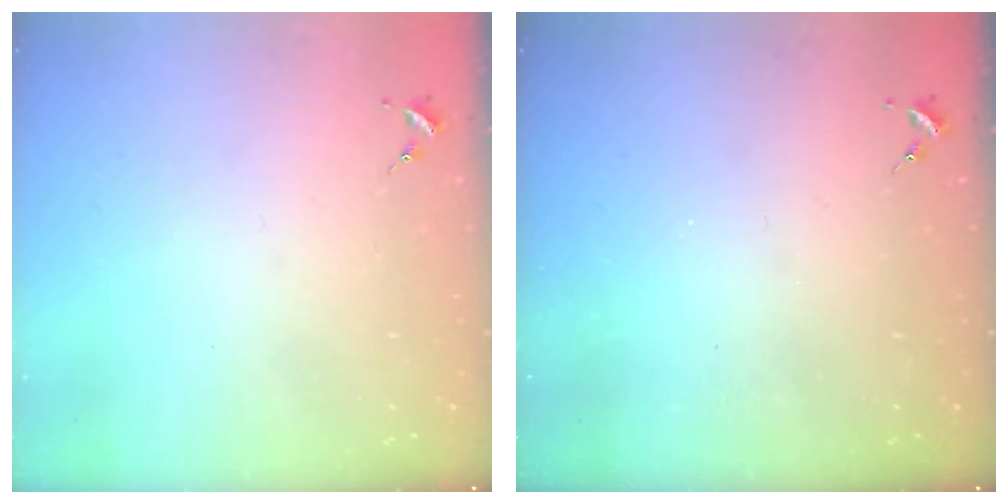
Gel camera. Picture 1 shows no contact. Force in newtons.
{"total": 0.0}